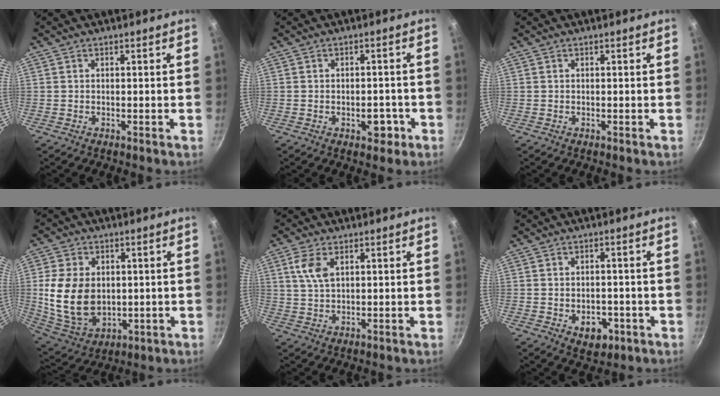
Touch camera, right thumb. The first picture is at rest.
{"total": 4.0, "force": [-1.6, 2.5, 2.6], "torque": [-0.011, 0.015, -0.019]}
{"total": 0.0}
{"total": 15.5, "force": [0.5, 11.2, 10.6], "torque": [-0.189, -0.016, 0.028]}
{"total": 5.3, "force": [1.9, 2.9, 4.0], "torque": [-0.076, -0.007, 0.039]}
{"total": 6.0, "force": [-2.1, 4.2, 3.8], "torque": [-0.035, 0.007, -0.020]}